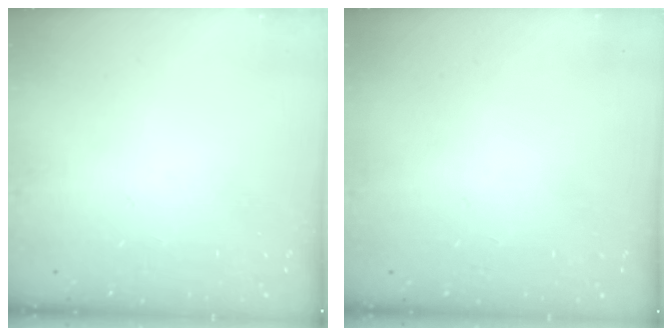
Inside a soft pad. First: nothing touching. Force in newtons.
{"total": 2.6, "press": 2.6, "slide": 0.2}